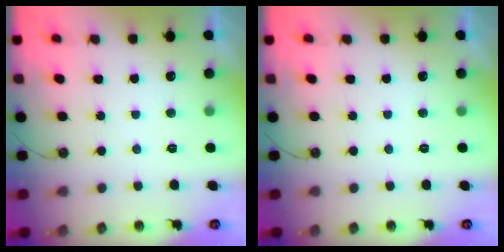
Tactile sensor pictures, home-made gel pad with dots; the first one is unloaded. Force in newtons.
{"total": 0.0}